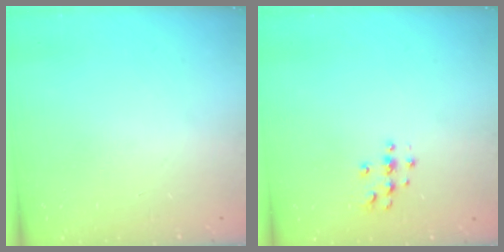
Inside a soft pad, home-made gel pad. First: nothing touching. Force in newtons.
{"total": 3.9, "press": 3.8, "slide": 0.4}